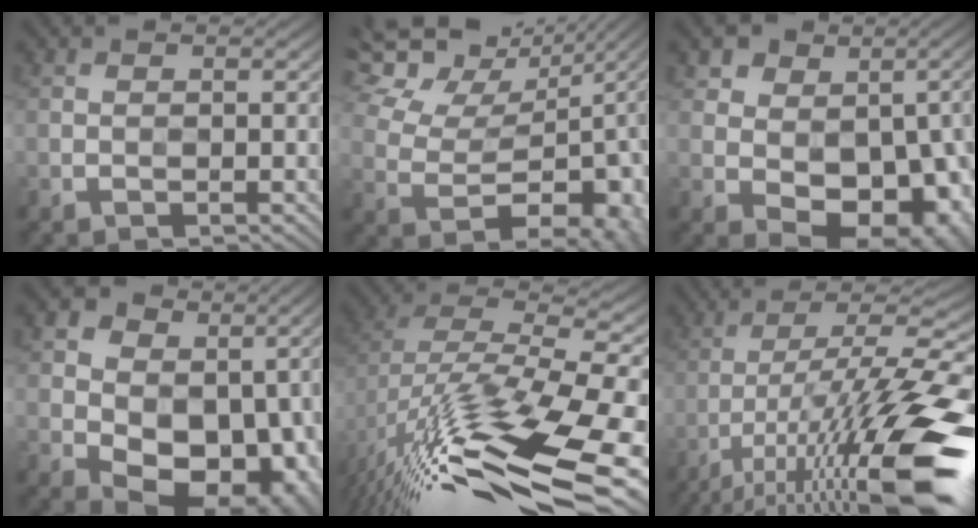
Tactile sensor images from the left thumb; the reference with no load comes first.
{"total": 14.3, "force": [5.6, 9.0, 9.7], "torque": [-0.172, 0.046, 0.108]}
{"total": 10.8, "force": [1.3, 8.4, 6.6], "torque": [-0.071, -0.009, 0.029]}
{"total": 15.0, "force": [1.0, 11.7, 9.2], "torque": [-0.135, -0.004, 0.023]}
{"total": 15.6, "force": [-7.6, 5.5, 12.5], "torque": [-0.249, -0.020, -0.112]}
{"total": 17.8, "force": [-9.5, 3.3, 14.7], "torque": [-0.236, 0.004, -0.170]}